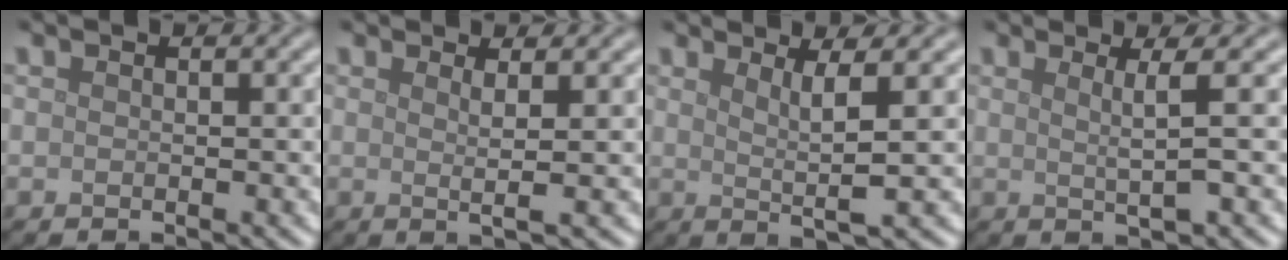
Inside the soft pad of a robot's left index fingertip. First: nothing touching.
{"total": 2.1, "force": [0.7, 0.4, 1.9], "torque": [-0.036, 0.000, 0.004]}
{"total": 3.2, "force": [1.0, 0.4, 3.0], "torque": [-0.055, -0.007, 0.020]}
{"total": 2.6, "force": [0.7, 0.5, 2.4], "torque": [-0.042, -0.001, 0.009]}